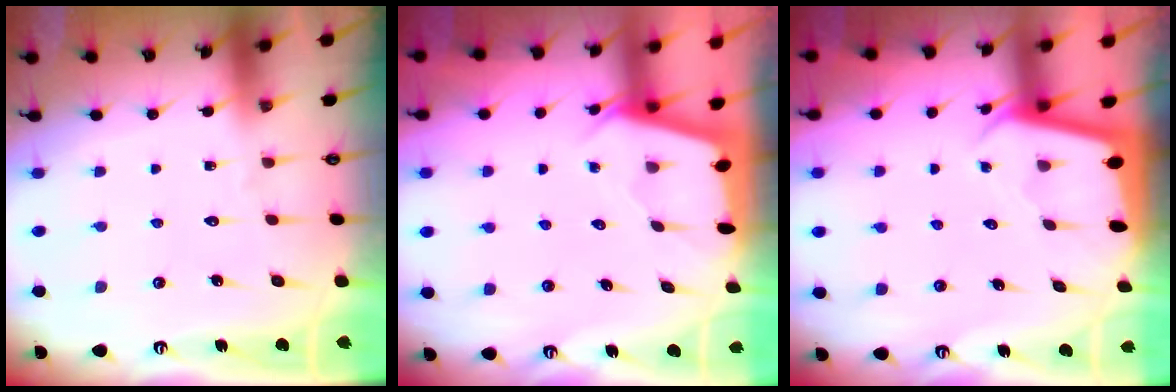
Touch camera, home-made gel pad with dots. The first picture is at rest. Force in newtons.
{"total": 2.0, "press": 2.0, "slide": 0.3}
{"total": 1.9, "press": 1.9, "slide": 0.2}